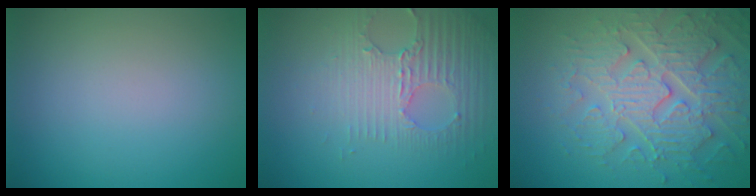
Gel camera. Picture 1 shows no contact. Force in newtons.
{"total": 3.6, "press": 3.5, "slide": 0.8}
{"total": 6.8, "press": 5.8, "slide": 3.6}